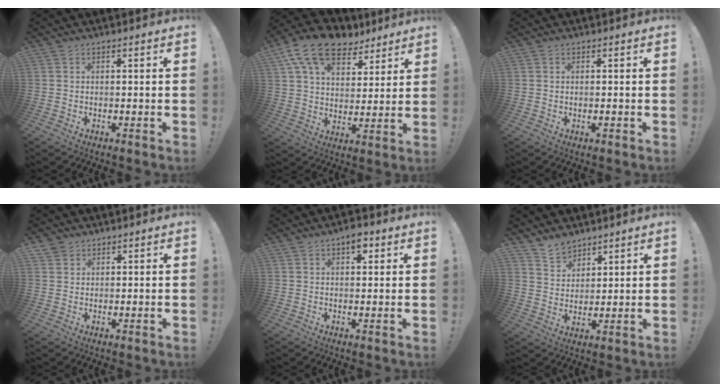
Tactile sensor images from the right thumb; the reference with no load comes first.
{"total": 15.4, "force": [9.5, 9.0, 8.2], "torque": [-0.143, -0.053, 0.176]}
{"total": 0.6, "force": [-0.2, 0.2, 0.5], "torque": [-0.005, -0.002, -0.003]}
{"total": 2.1, "force": [1.5, 1.5, 0.1], "torque": [-0.001, -0.007, 0.029]}
{"total": 3.8, "force": [2.0, 1.9, 2.6], "torque": [-0.026, -0.008, 0.029]}
{"total": 7.0, "force": [6.1, 3.4, 0.8], "torque": [-0.014, -0.045, 0.118]}